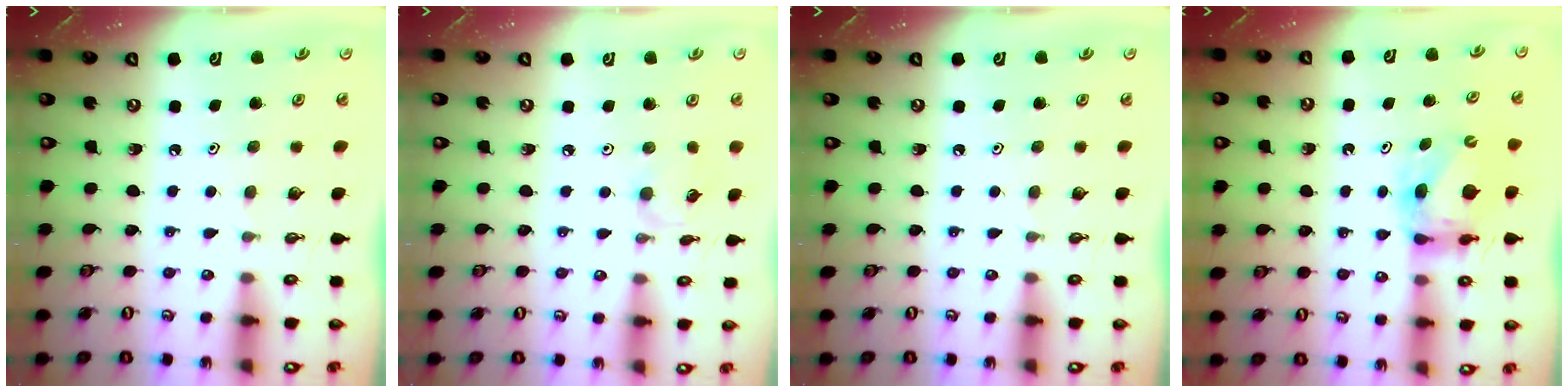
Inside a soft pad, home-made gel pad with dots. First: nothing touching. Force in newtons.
{"total": 1.5, "press": 1.5, "slide": 0.4}
{"total": 0.0}
{"total": 6.2, "press": 6.2, "slide": 0.3}